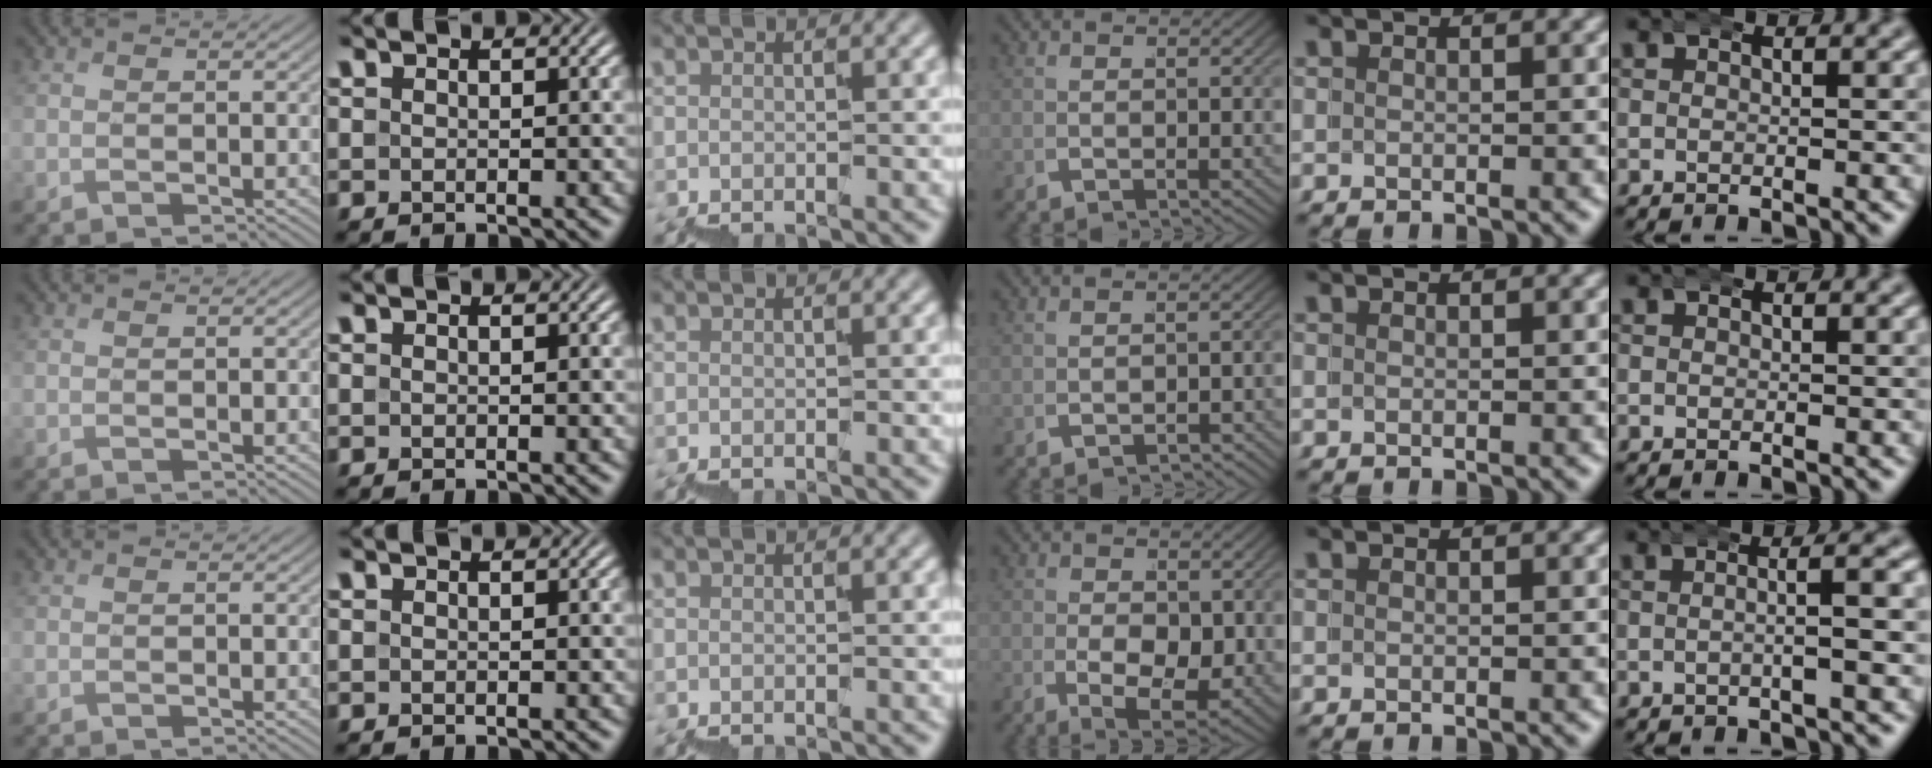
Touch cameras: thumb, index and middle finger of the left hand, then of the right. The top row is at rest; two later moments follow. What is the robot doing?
{"motion": "wrap", "object": "bubble wrap"}